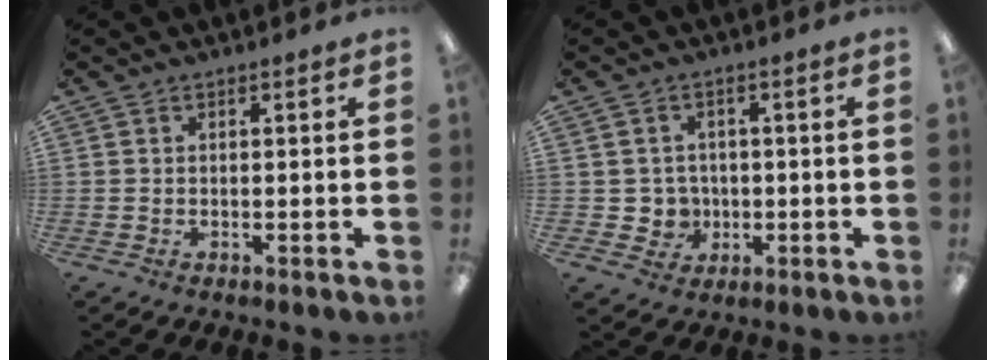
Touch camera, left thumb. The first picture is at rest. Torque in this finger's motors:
{"motor_torque": [-0.19, 0.20, -0.01, -0.06, 0.00]}